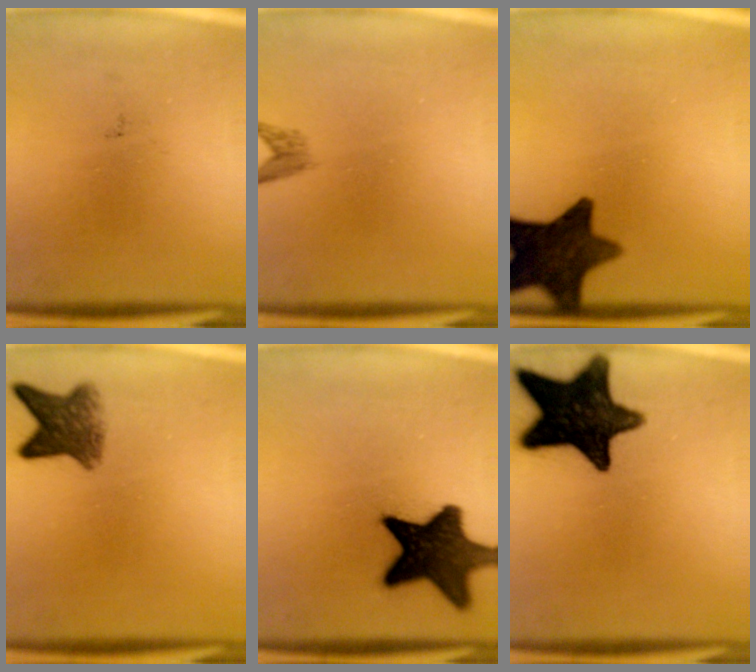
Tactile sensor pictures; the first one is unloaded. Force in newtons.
{"total": 1.4}
{"total": 12.7}
{"total": 5.8}
{"total": 15.6}
{"total": 17.3}